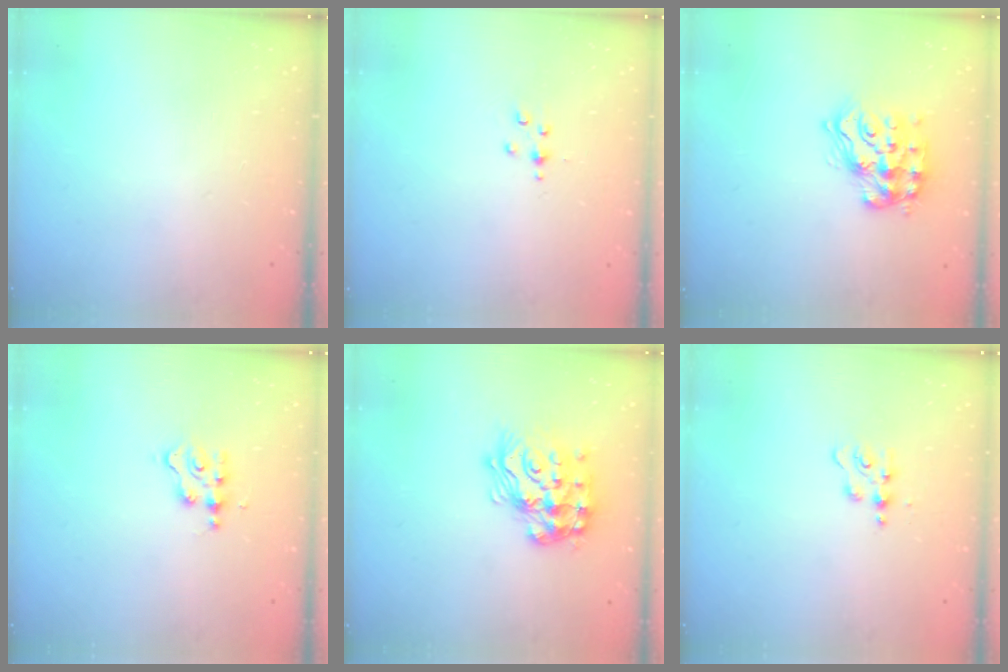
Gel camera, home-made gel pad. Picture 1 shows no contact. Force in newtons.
{"total": 2.7, "press": 2.7, "slide": 0.4}
{"total": 14.8, "press": 14.8, "slide": 1.0}
{"total": 2.8, "press": 2.8, "slide": 0.3}
{"total": 19.6, "press": 19.5, "slide": 1.4}
{"total": 5.2, "press": 5.1, "slide": 0.5}